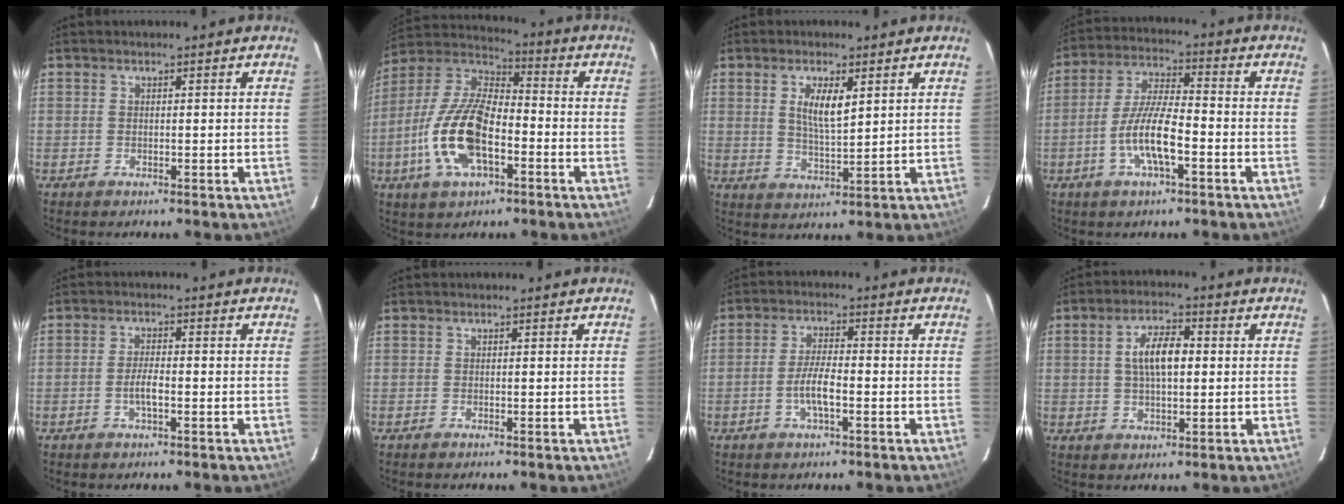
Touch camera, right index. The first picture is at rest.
{"total": 16.7, "force": [-5.6, 7.6, 13.7], "torque": [-0.291, 0.000, -0.109]}
{"total": 6.0, "force": [2.2, 2.0, 5.2], "torque": [-0.094, -0.003, 0.043]}
{"total": 9.8, "force": [-3.9, 2.3, 8.8], "torque": [-0.178, 0.002, -0.073]}
{"total": 3.0, "force": [-1.2, 0.7, 2.6], "torque": [-0.055, 0.002, -0.024]}
{"total": 0.0}
{"total": 5.0, "force": [-2.0, 1.1, 4.5], "torque": [-0.093, 0.003, -0.039]}
{"total": 7.3, "force": [0.9, 3.2, 6.5], "torque": [-0.120, 0.013, 0.019]}